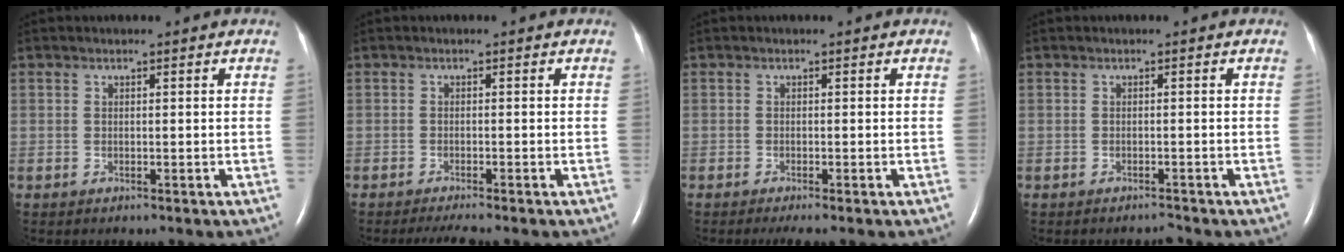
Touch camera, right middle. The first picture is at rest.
{"total": 3.1, "force": [-2.6, -0.2, 1.8], "torque": [-0.029, -0.007, -0.040]}
{"total": 2.3, "force": [-1.7, 0.0, 1.5], "torque": [-0.026, -0.007, -0.026]}
{"total": 0.7, "force": [-0.7, 0.0, 0.0], "torque": [-0.002, -0.003, -0.010]}